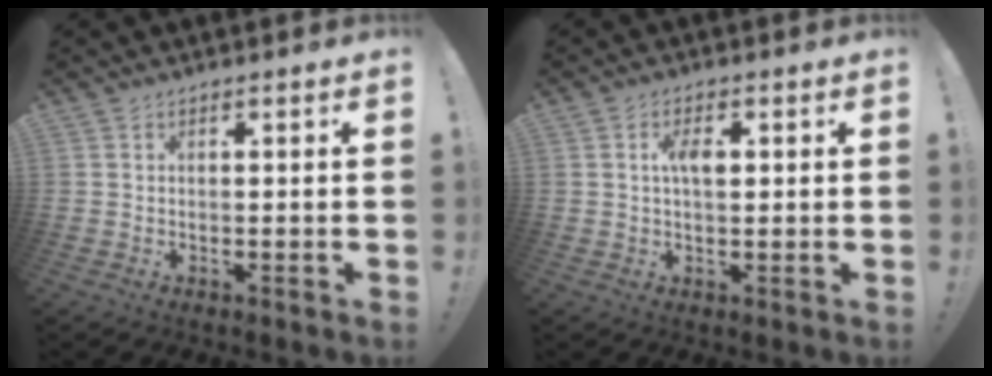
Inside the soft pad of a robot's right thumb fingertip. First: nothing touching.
{"total": 4.3, "force": [1.1, 2.2, 3.6], "torque": [-0.057, 0.004, 0.014]}